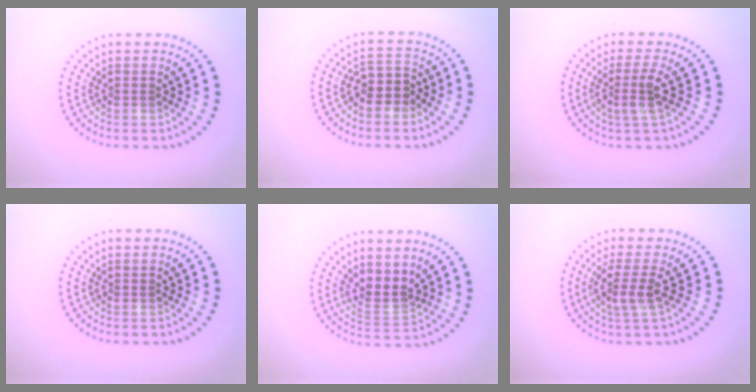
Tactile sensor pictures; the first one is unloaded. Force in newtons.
{"total": 2.6, "press": 2.3, "slide": 1.2}
{"total": 2.7, "press": 2.0, "slide": 1.8}
{"total": 0.0}
{"total": 2.9, "press": 2.5, "slide": 1.4}
{"total": 2.6, "press": 2.0, "slide": 1.6}